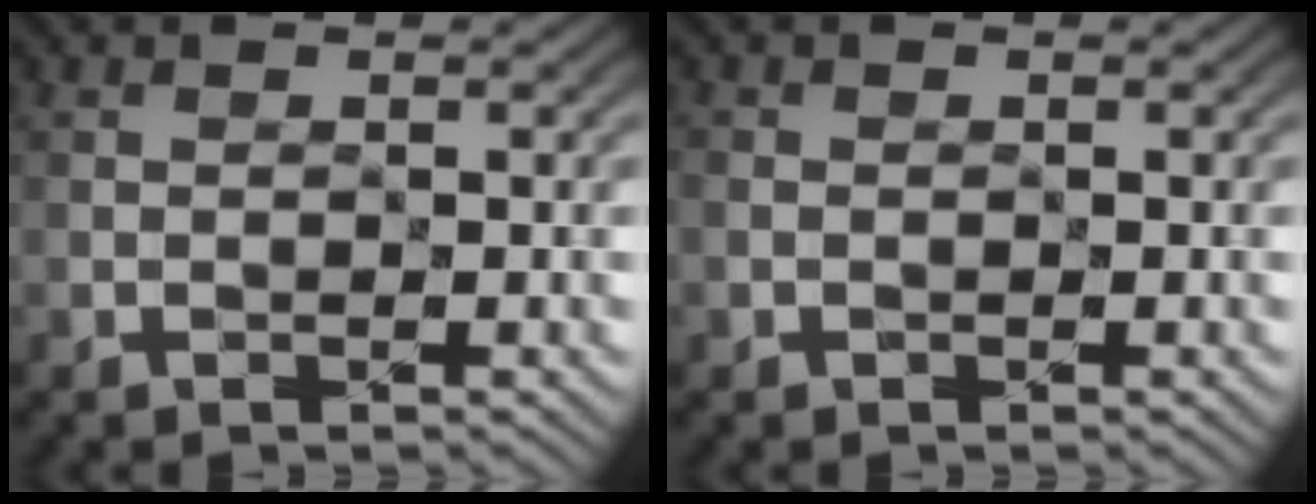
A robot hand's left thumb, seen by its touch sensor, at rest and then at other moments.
{"total": 0.7, "force": [-0.3, 0.7, 0.2], "torque": [0.000, -0.003, -0.007]}